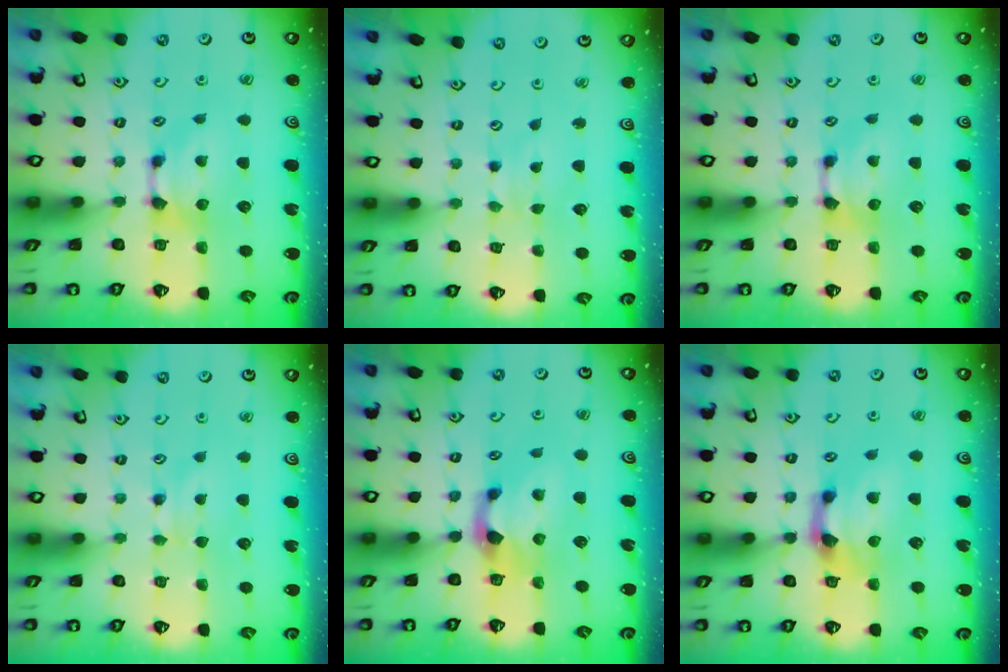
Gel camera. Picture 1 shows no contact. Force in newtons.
{"total": 2.4, "press": 2.3, "slide": 0.4}
{"total": 0.0}
{"total": 2.4, "press": 2.4, "slide": 0.4}
{"total": 2.0, "press": 1.5, "slide": 1.4}
{"total": 2.8, "press": 2.4, "slide": 1.5}